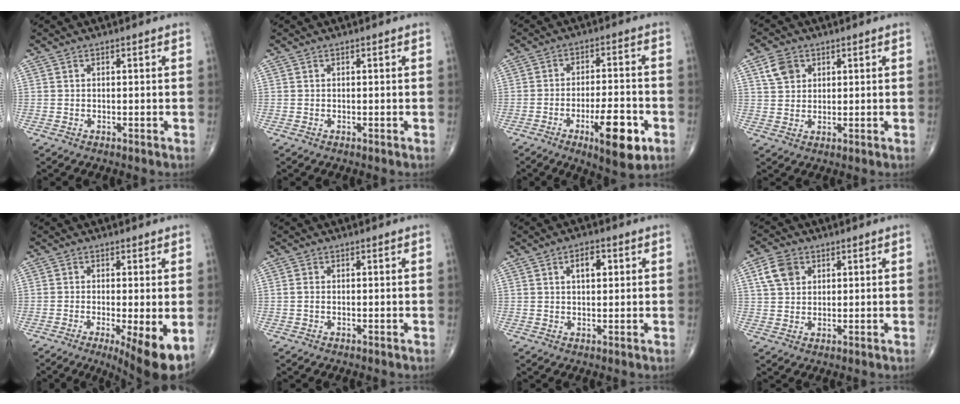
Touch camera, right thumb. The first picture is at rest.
{"total": 0.0}
{"total": 12.3, "force": [-5.2, 3.8, 10.5], "torque": [-0.152, 0.017, -0.073]}
{"total": 4.9, "force": [2.2, 3.8, 2.2], "torque": [-0.027, -0.004, 0.043]}
{"total": 9.5, "force": [-3.3, 1.9, 8.7], "torque": [-0.129, -0.022, -0.049]}
{"total": 0.9, "force": [-0.1, 0.5, 0.7], "torque": [-0.016, 0.000, -0.002]}
{"total": 4.2, "force": [1.4, 2.2, 3.3], "torque": [-0.043, 0.001, 0.019]}
{"total": 5.8, "force": [2.2, 4.3, 3.1], "torque": [-0.047, 0.001, 0.041]}